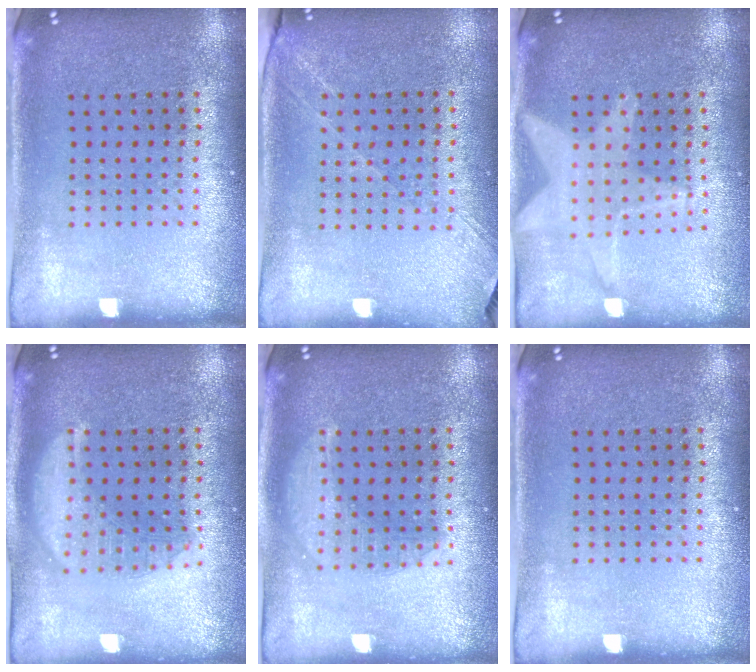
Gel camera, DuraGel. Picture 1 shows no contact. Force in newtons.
{"total": 1.3, "press": 1.2, "slide": 0.4}
{"total": 1.2, "press": 1.2, "slide": 0.2}
{"total": 3.0, "press": 3.0, "slide": 0.4}
{"total": 2.4, "press": 2.4, "slide": 0.3}
{"total": 0.0}